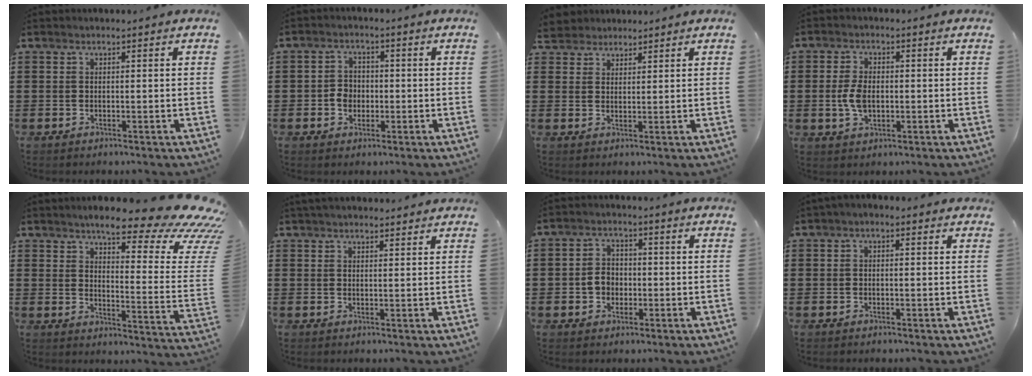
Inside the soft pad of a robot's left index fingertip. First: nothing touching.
{"total": 3.2, "force": [-0.9, 2.7, 1.5], "torque": [-0.036, 0.005, -0.020]}
{"total": 2.7, "force": [2.4, 1.1, -0.4], "torque": [-0.004, 0.003, 0.047]}
{"total": 4.6, "force": [-0.3, 2.6, 3.8], "torque": [-0.094, -0.001, -0.012]}
{"total": 11.8, "force": [8.7, 1.9, 7.7], "torque": [-0.130, -0.064, 0.141]}
{"total": 2.1, "force": [2.0, 0.3, 0.5], "torque": [-0.014, 0.002, 0.039]}
{"total": 3.7, "force": [-0.9, 3.0, 1.9], "torque": [-0.043, 0.007, -0.020]}
{"total": 0.9, "force": [-0.4, 0.5, 0.6], "torque": [-0.012, 0.001, -0.009]}